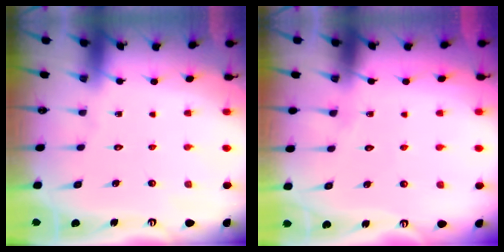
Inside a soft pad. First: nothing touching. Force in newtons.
{"total": 4.9, "press": 4.8, "slide": 0.6}